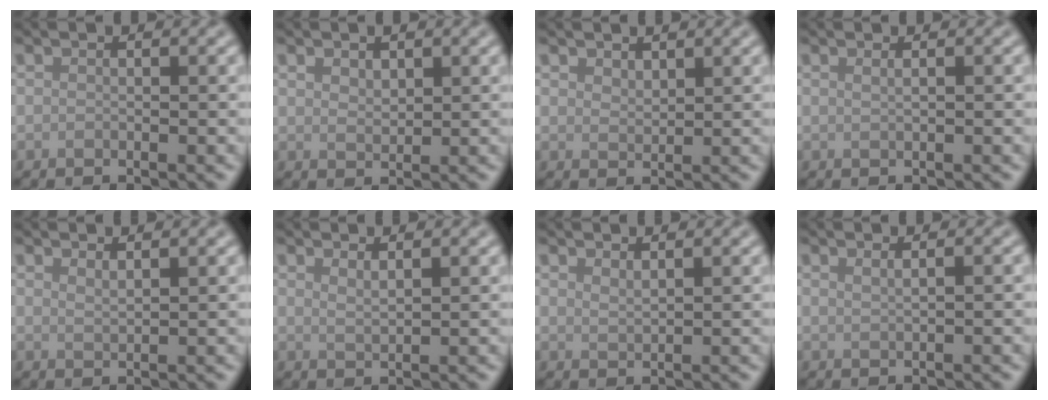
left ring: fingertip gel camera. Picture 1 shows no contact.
{"total": 1.6, "force": [0.9, 0.9, 1.0], "torque": [-0.019, 0.000, 0.021]}
{"total": 1.3, "force": [1.1, 0.5, 0.4], "torque": [-0.011, 0.000, 0.024]}
{"total": 0.8, "force": [0.4, 0.3, 0.6], "torque": [-0.005, -0.002, 0.003]}
{"total": 1.2, "force": [1.1, 0.2, 0.5], "torque": [-0.006, 0.001, 0.018]}
{"total": 1.4, "force": [1.1, 0.4, 0.8], "torque": [-0.011, -0.001, 0.018]}
{"total": 1.2, "force": [1.1, 0.2, 0.4], "torque": [-0.006, 0.001, 0.019]}
{"total": 1.4, "force": [0.7, 0.6, 1.0], "torque": [-0.005, -0.001, 0.001]}